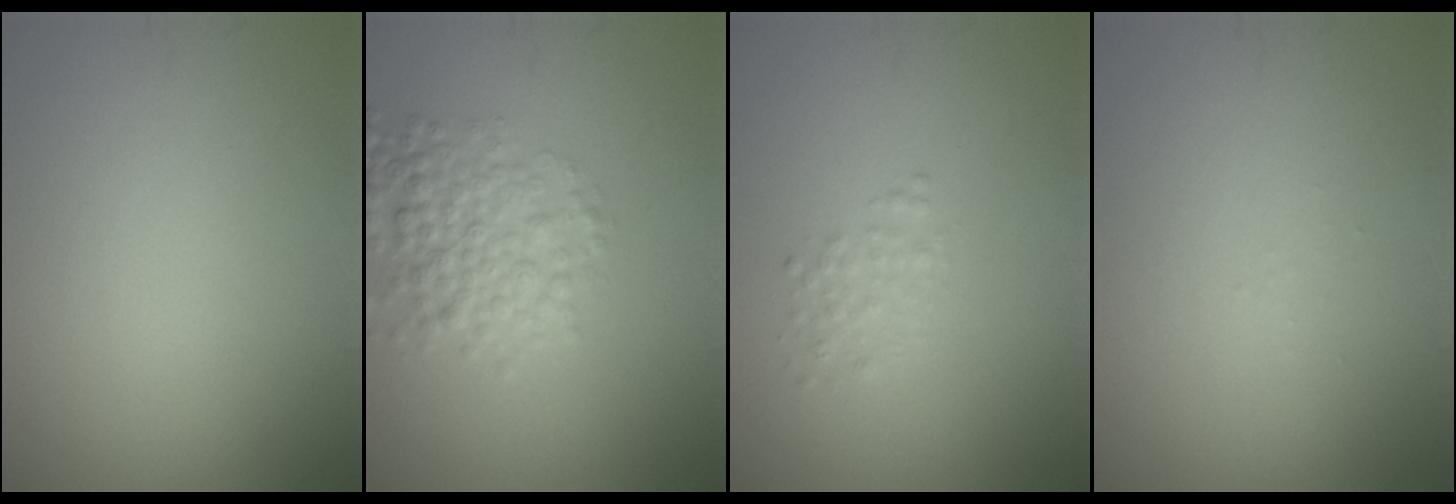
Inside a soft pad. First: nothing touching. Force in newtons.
{"total": 4.4, "press": 4.4, "slide": 0.1}
{"total": 1.3, "press": 1.3, "slide": 0.0}
{"total": 0.0}